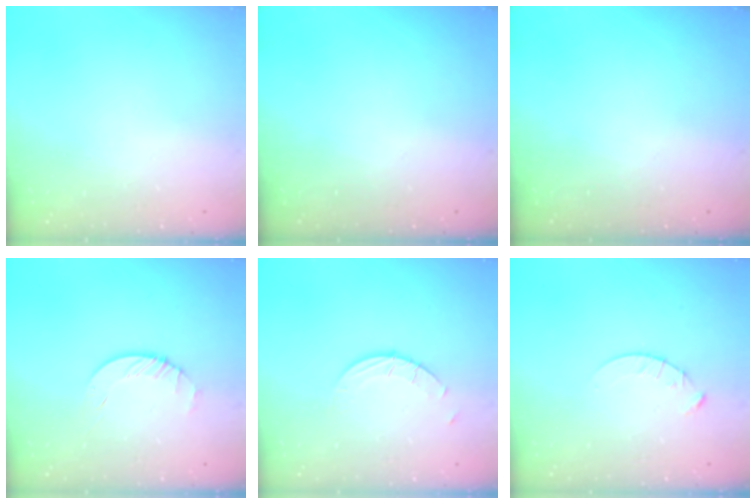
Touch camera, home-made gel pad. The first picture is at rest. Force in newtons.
{"total": 0.0}
{"total": 0.0}
{"total": 3.5, "press": 3.5, "slide": 0.4}
{"total": 3.1, "press": 3.1, "slide": 0.2}
{"total": 4.3, "press": 4.2, "slide": 0.5}